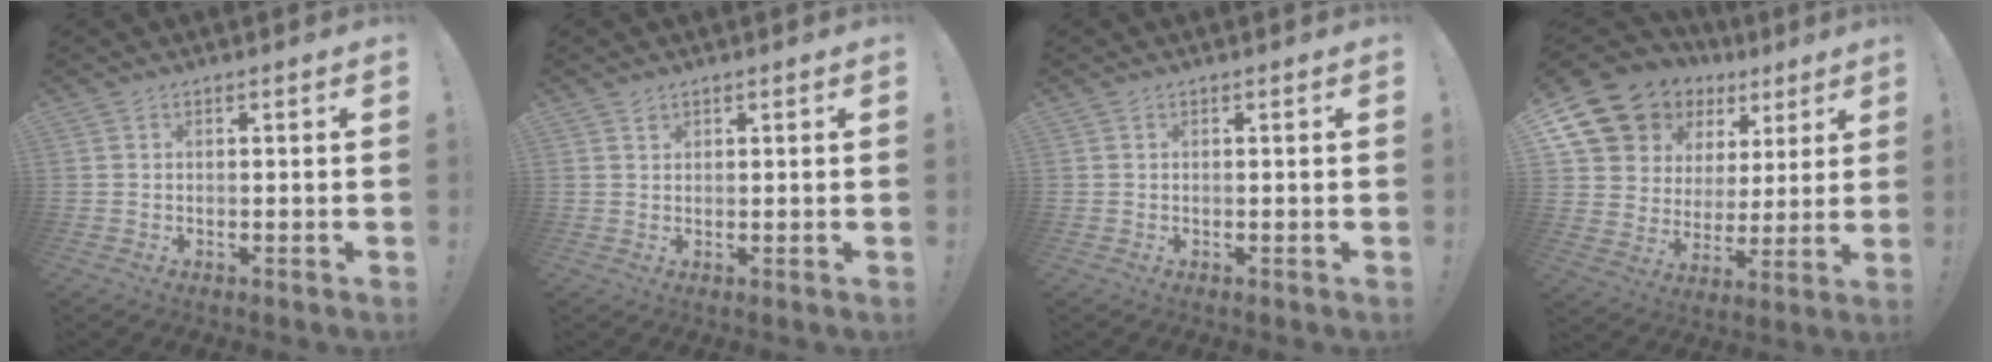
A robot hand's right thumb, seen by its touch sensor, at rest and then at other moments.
{"total": 1.1, "force": [0.9, 0.7, 0.1], "torque": [0.006, -0.004, 0.016]}
{"total": 0.0}
{"total": 14.9, "force": [9.3, 10.6, 4.7], "torque": [-0.088, -0.059, 0.192]}